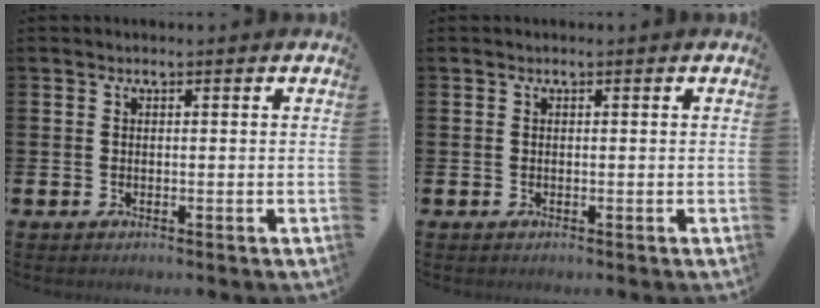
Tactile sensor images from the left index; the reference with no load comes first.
{"total": 0.0}